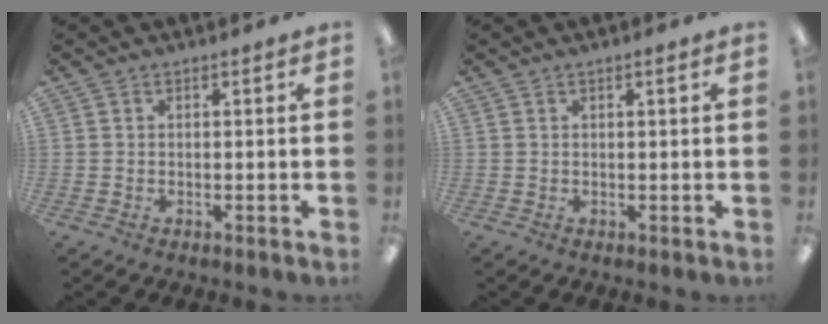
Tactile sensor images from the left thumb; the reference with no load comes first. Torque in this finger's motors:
{"motor_torque": [-0.27, -0.26, -0.59, 0.19, 0.04]}